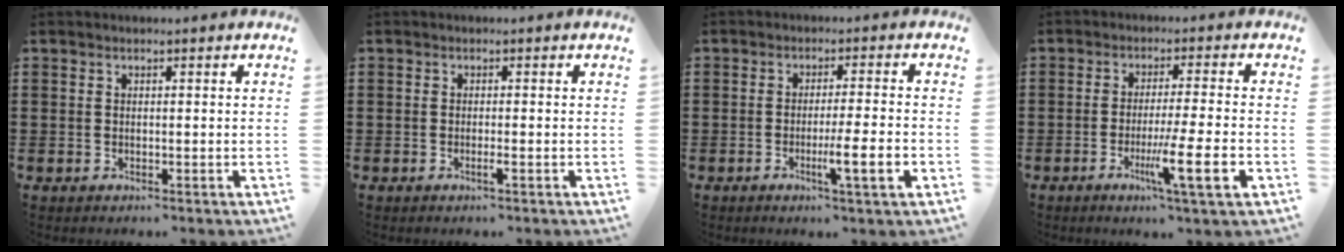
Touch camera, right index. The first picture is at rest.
{"total": 1.2, "force": [-0.7, -0.1, 0.9], "torque": [-0.017, -0.004, -0.012]}
{"total": 6.1, "force": [-2.1, -0.1, 5.7], "torque": [-0.092, -0.011, -0.034]}
{"total": 8.2, "force": [-3.0, -0.1, 7.7], "torque": [-0.131, -0.013, -0.051]}